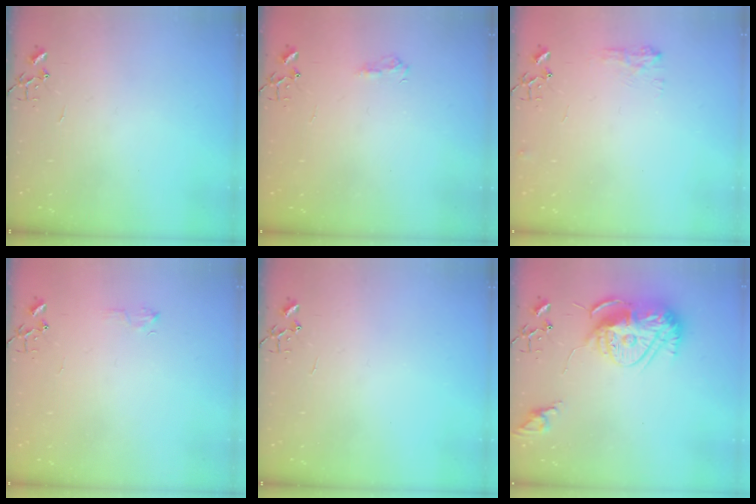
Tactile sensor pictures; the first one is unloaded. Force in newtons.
{"total": 7.3, "press": 7.2, "slide": 0.8}
{"total": 7.4, "press": 7.4, "slide": 0.5}
{"total": 5.5, "press": 5.4, "slide": 0.8}
{"total": 0.0}
{"total": 15.2, "press": 15.2, "slide": 1.4}